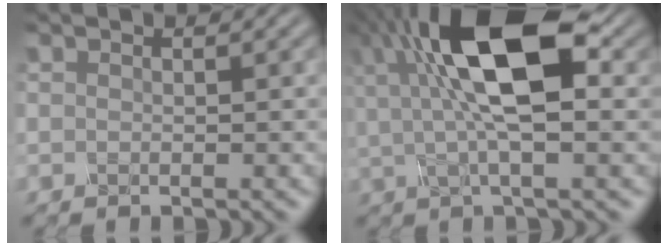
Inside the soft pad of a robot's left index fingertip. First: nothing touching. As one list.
[{"total": 11.4, "force": [3.0, 4.0, 10.3], "torque": [-0.183, 0.018, 0.042]}]